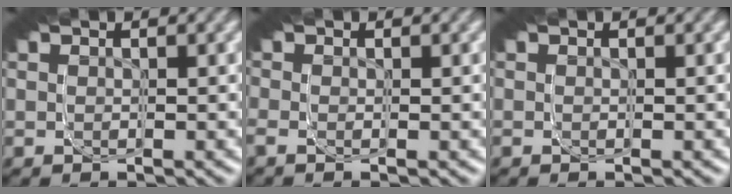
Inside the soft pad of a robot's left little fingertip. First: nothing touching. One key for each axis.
{"total": 0.6, "fx": -0.1, "fy": -0.5, "fz": 0.2, "tx": 0.004, "ty": 0.004, "tz": -0.003}
{"total": 0.0}